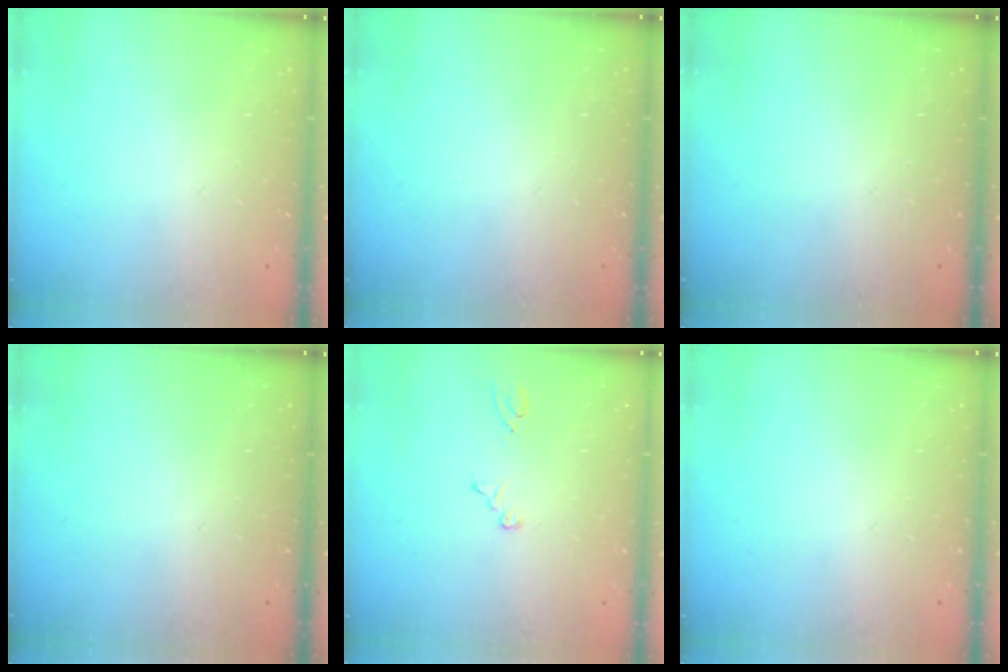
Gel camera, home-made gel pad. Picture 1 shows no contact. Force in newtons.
{"total": 0.0}
{"total": 0.0}
{"total": 0.0}
{"total": 4.5, "press": 4.5, "slide": 0.5}
{"total": 0.0}